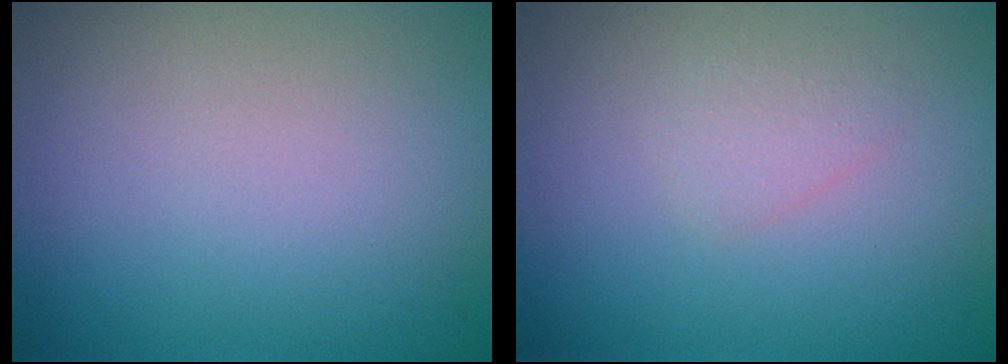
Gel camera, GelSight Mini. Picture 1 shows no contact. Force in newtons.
{"total": 1.1, "press": 1.1, "slide": 0.0}